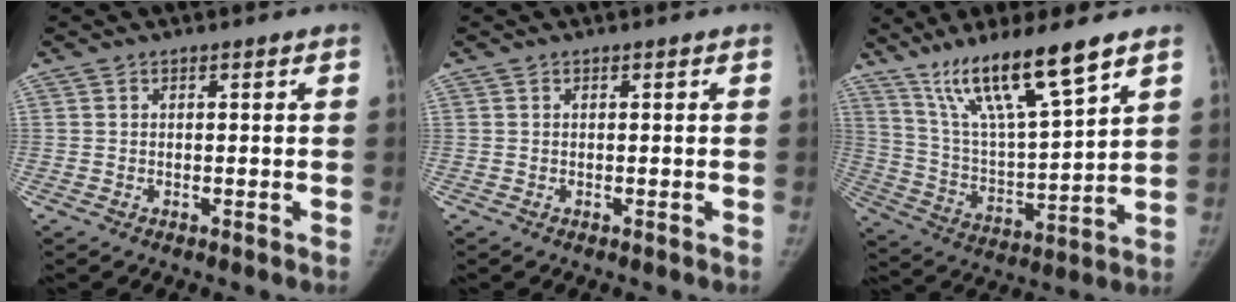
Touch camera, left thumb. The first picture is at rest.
{"total": 0.0}
{"total": 17.3, "force": [11.8, 2.3, 12.4], "torque": [-0.214, -0.056, 0.226]}